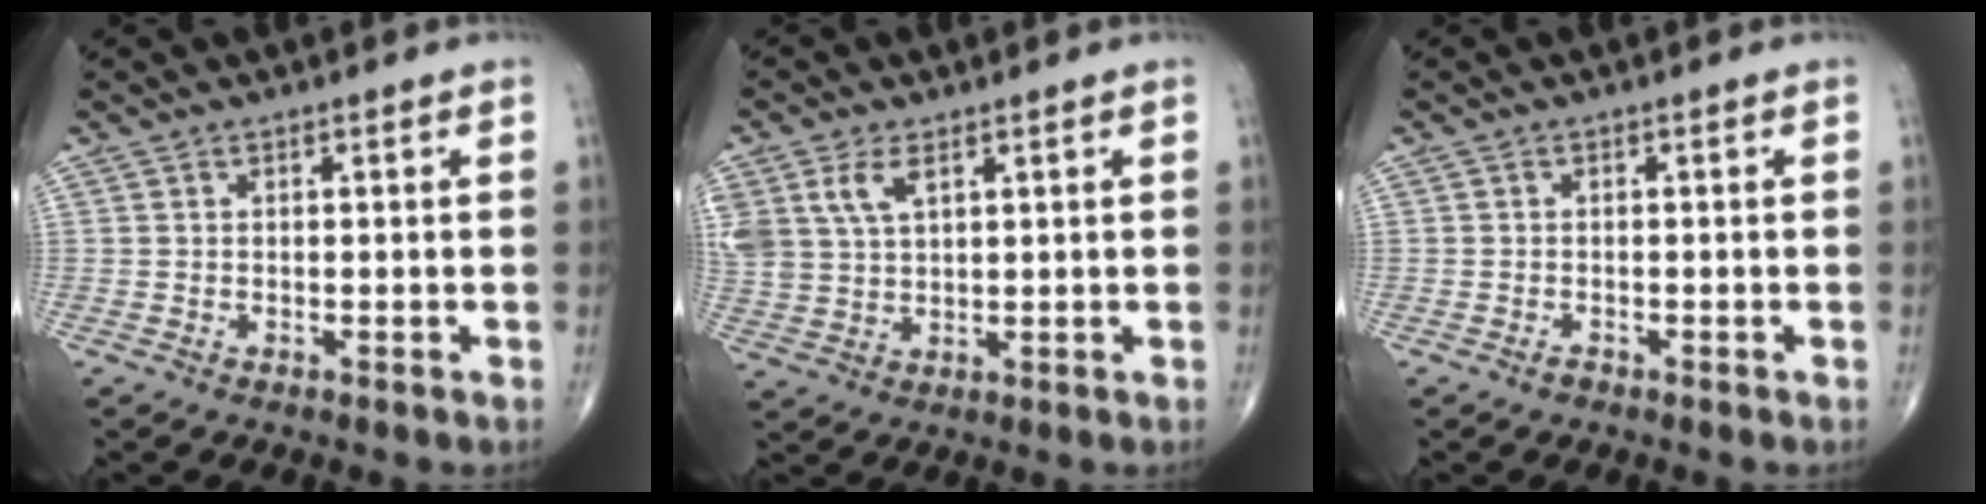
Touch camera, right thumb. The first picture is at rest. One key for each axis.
{"total": 8.3, "fx": 3.7, "fy": 4.8, "fz": 5.6, "tx": -0.124, "ty": -0.002, "tz": 0.082}
{"total": 0.8, "fx": -0.6, "fy": 0.5, "fz": 0.2, "tx": -0.002, "ty": 0.001, "tz": -0.014}